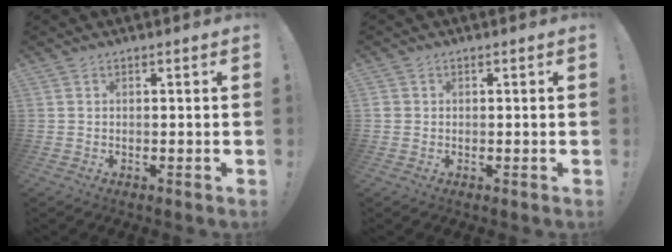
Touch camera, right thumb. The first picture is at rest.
{"total": 1.2, "force": [0.0, 1.2, 0.2], "torque": [-0.011, 0.006, 0.002]}